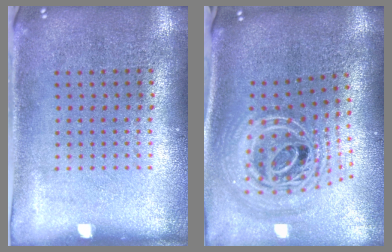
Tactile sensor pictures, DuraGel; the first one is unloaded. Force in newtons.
{"total": 2.8, "press": 1.9, "slide": 2.0}